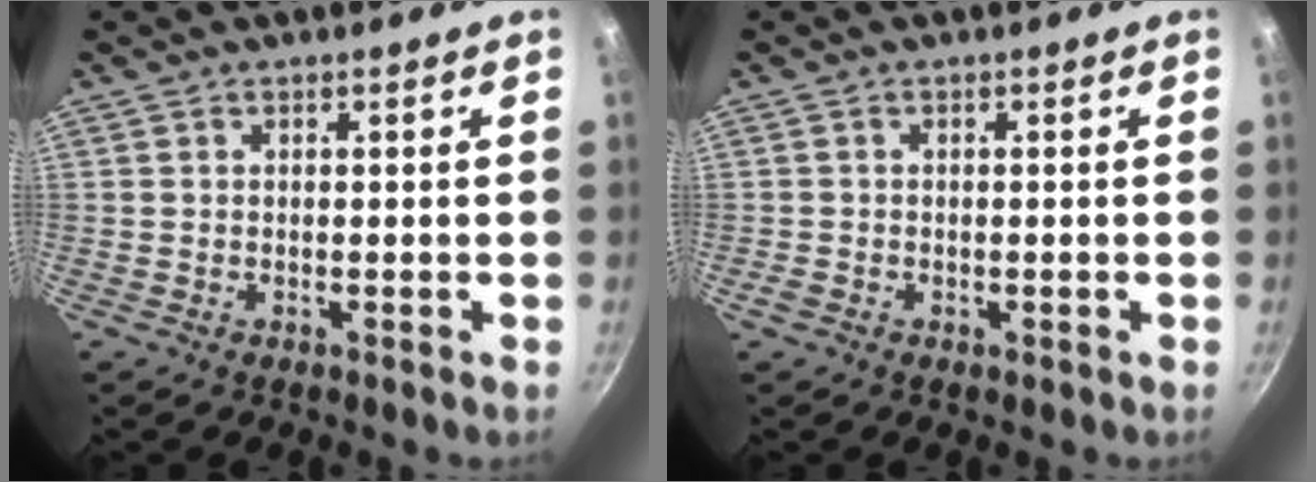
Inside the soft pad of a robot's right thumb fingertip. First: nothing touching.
{"total": 1.3, "force": [-0.6, 0.9, 0.7], "torque": [-0.012, 0.001, -0.012]}